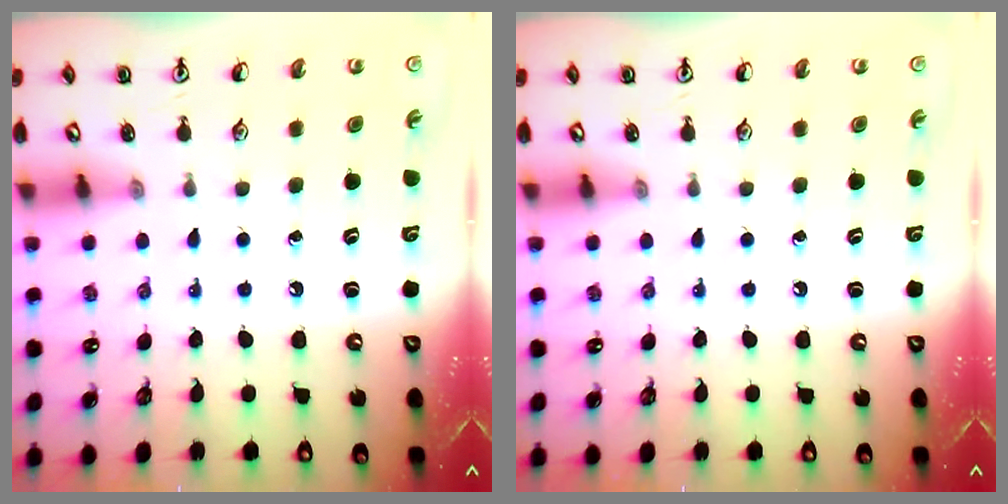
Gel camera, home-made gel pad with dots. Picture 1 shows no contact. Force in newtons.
{"total": 0.0}